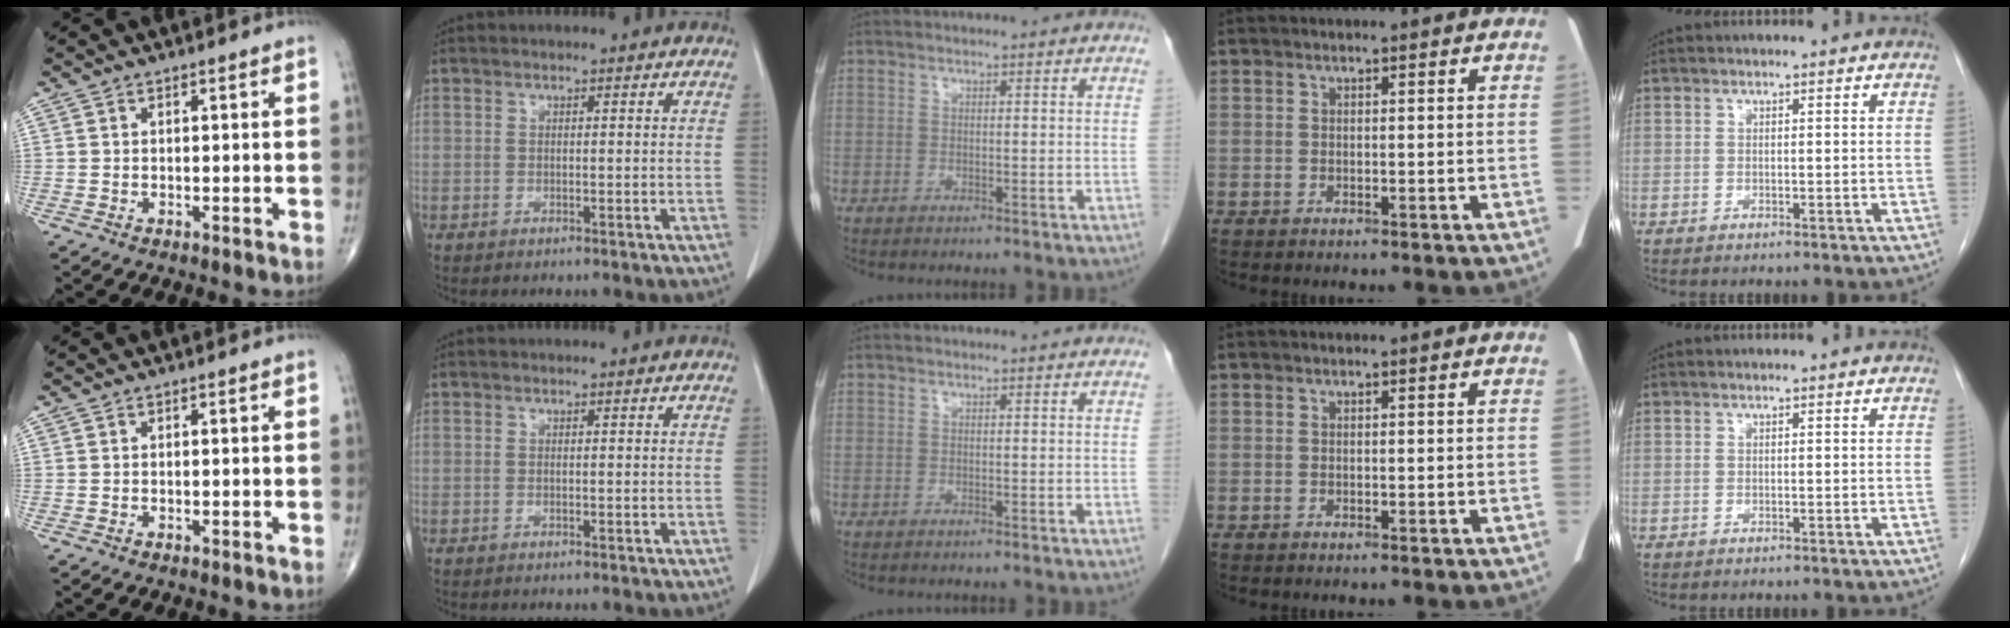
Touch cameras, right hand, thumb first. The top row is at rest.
{}